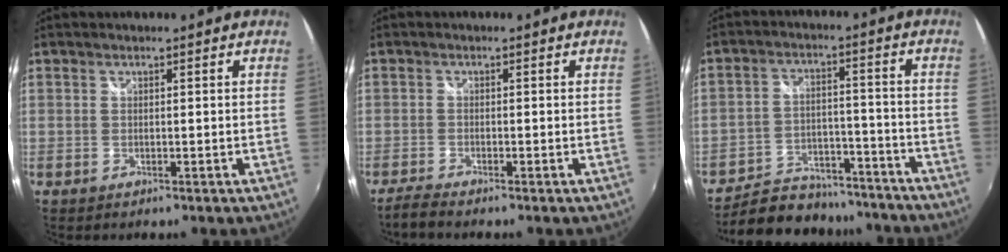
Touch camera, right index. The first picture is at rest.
{"total": 2.2, "force": [-2.1, 0.1, 0.7], "torque": [-0.027, -0.005, -0.043]}
{"total": 17.8, "force": [-15.4, 7.2, 5.2], "torque": [-0.124, 0.022, -0.208]}